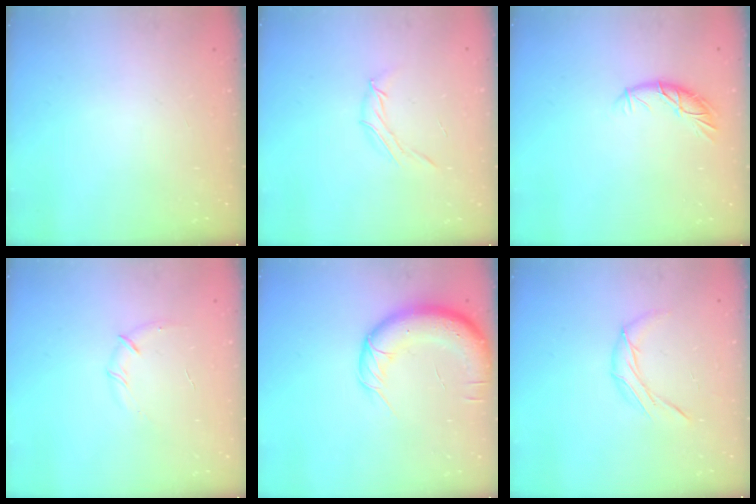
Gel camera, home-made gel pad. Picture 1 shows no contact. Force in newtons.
{"total": 6.3, "press": 6.3, "slide": 0.5}
{"total": 8.1, "press": 8.1, "slide": 0.4}
{"total": 8.0, "press": 7.7, "slide": 2.1}
{"total": 13.9, "press": 13.6, "slide": 2.9}
{"total": 7.0, "press": 7.0, "slide": 0.3}